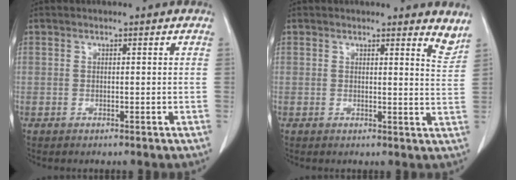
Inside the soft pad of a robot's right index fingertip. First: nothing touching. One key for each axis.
{"total": 3.4, "fx": 3.3, "fy": 0.2, "fz": 1.1, "tx": -0.013, "ty": -0.029, "tz": 0.019}